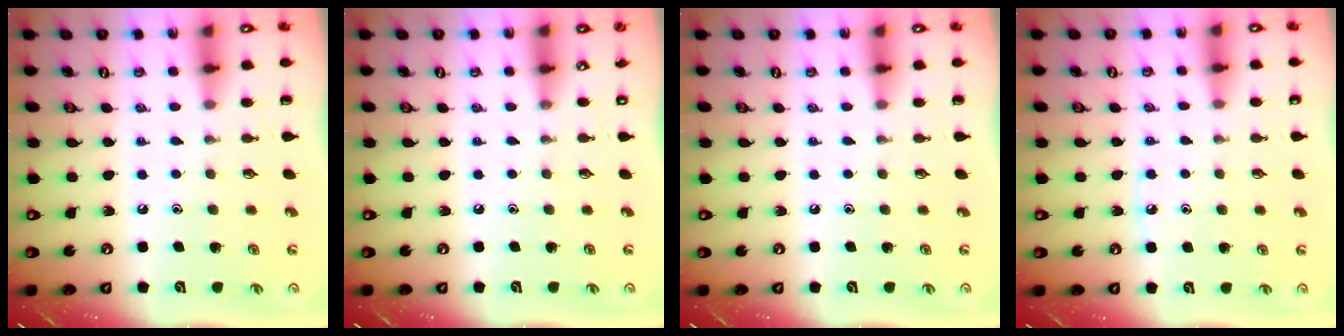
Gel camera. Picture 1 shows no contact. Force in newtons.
{"total": 0.0}
{"total": 0.0}
{"total": 4.0, "press": 4.0, "slide": 0.5}